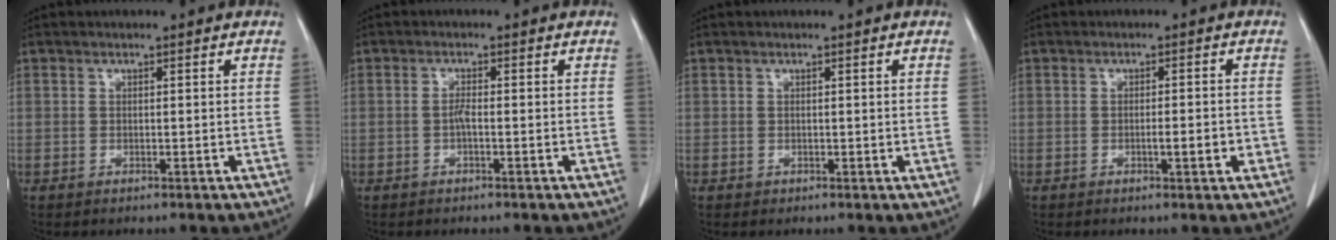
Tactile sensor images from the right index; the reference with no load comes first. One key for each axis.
{"total": 1.3, "fx": -0.4, "fy": 0.1, "fz": 1.2, "tx": -0.024, "ty": 0.002, "tz": -0.009}
{"total": 0.0}
{"total": 2.8, "fx": -0.9, "fy": 0.5, "fz": 2.6, "tx": -0.041, "ty": 0.001, "tz": -0.012}